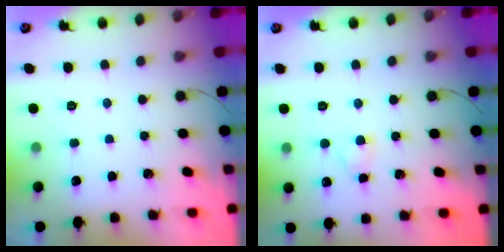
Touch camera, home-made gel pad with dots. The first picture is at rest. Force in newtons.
{"total": 2.6, "press": 2.3, "slide": 1.0}